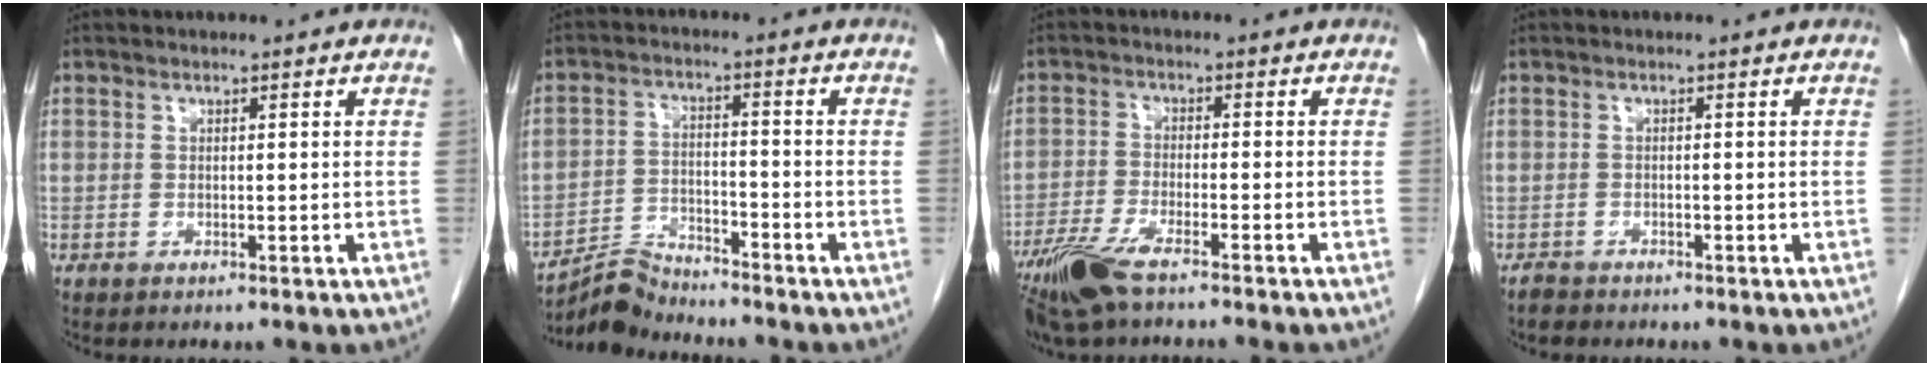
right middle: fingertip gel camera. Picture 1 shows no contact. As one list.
[{"total": 5.6, "force": [-5.6, 0.0, -0.5], "torque": [0.001, -0.004, -0.102]}, {"total": 8.0, "force": [-6.0, 0.5, 5.2], "torque": [-0.101, -0.019, -0.111]}, {"total": 1.5, "force": [-1.3, 0.6, 0.2], "torque": [-0.013, -0.002, -0.022]}]